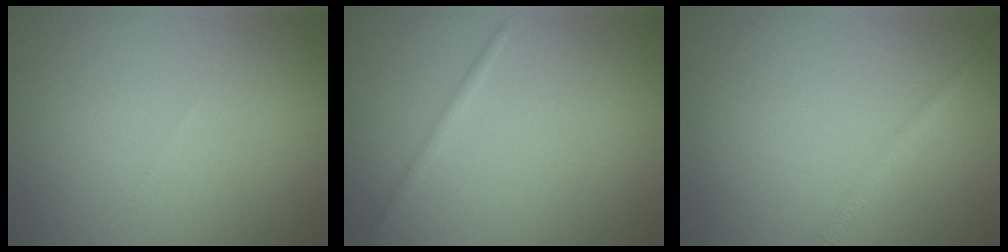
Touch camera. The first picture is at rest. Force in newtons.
{"total": 0.9, "press": 0.9, "slide": 0.0}
{"total": 1.3, "press": 1.3, "slide": 0.0}